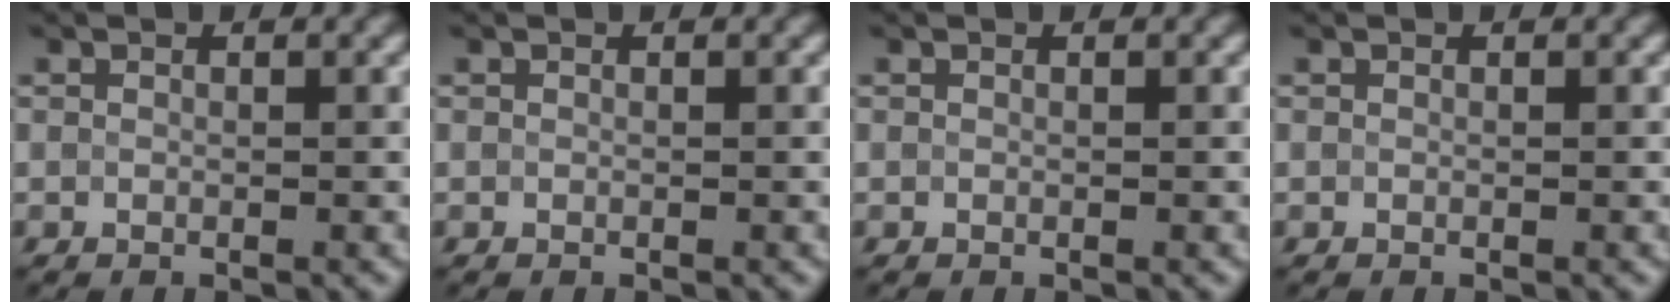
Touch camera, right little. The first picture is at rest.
{"total": 0.0}
{"total": 0.0}
{"total": 0.0}